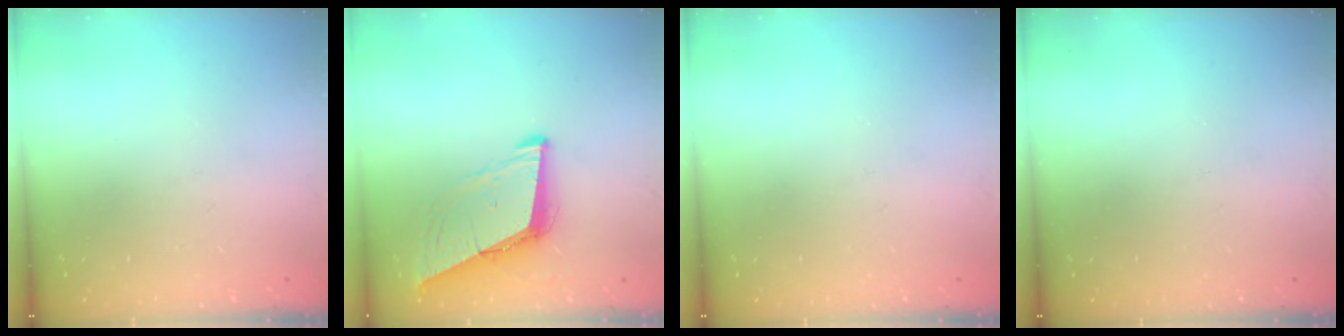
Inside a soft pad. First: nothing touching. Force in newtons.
{"total": 8.9, "press": 8.1, "slide": 3.6}
{"total": 0.0}
{"total": 0.0}